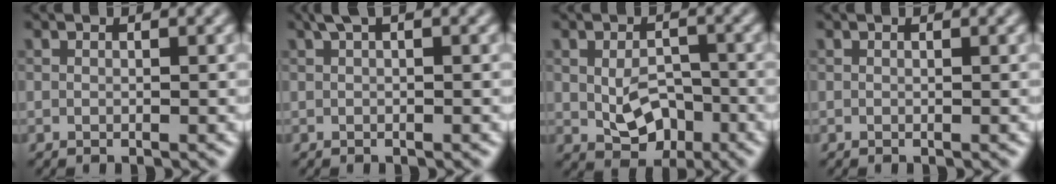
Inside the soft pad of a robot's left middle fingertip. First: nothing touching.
{"total": 1.5, "force": [0.7, 0.3, 1.3], "torque": [-0.023, 0.006, 0.013]}
{"total": 4.0, "force": [-0.8, 2.7, 2.9], "torque": [-0.051, -0.010, -0.010]}
{"total": 0.0}